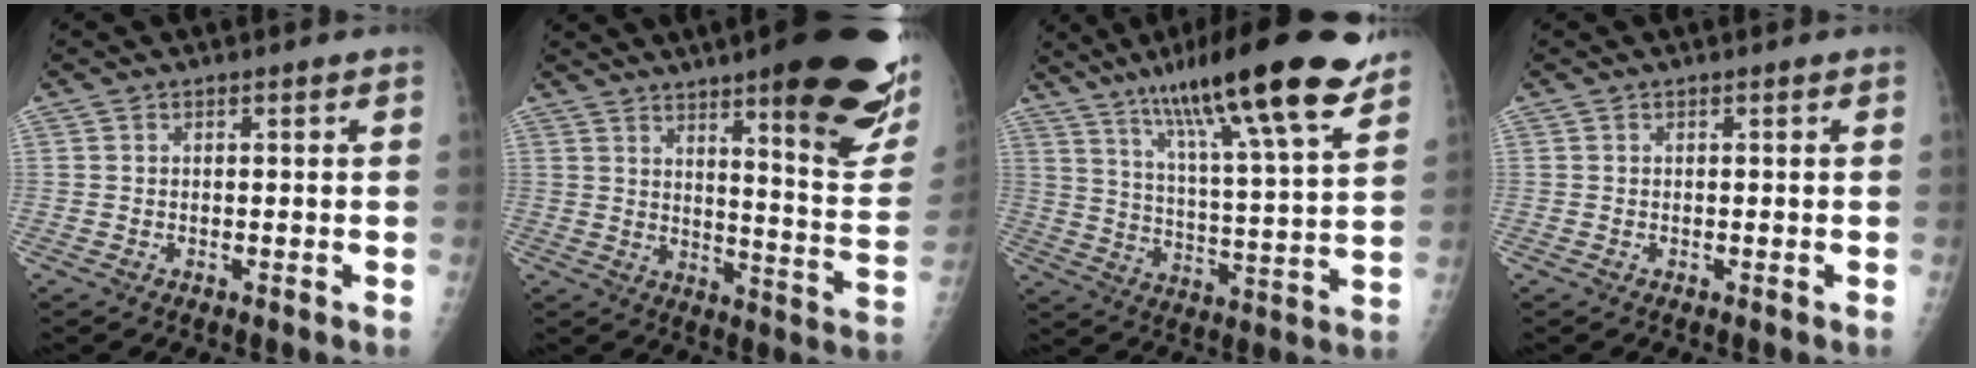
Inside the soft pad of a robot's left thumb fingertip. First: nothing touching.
{"total": 25.7, "force": [14.5, 5.3, 20.6], "torque": [-0.227, -0.069, 0.199]}
{"total": 23.0, "force": [15.3, 3.0, 16.8], "torque": [-0.253, -0.048, 0.244]}
{"total": 0.0}